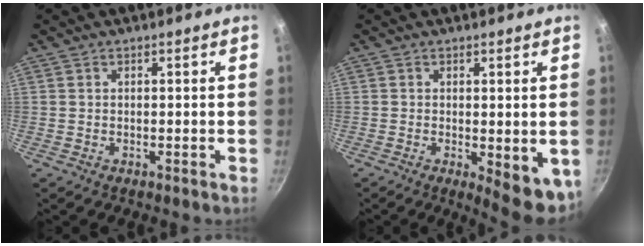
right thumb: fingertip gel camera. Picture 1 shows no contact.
{"total": 7.9, "force": [-1.2, 3.2, 7.1], "torque": [-0.072, -0.004, -0.008]}